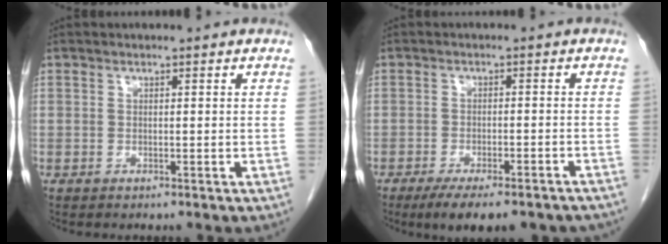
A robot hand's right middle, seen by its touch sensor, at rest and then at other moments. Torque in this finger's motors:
{"motor_torque": [1.21, -0.93, 0.16, 0.08]}